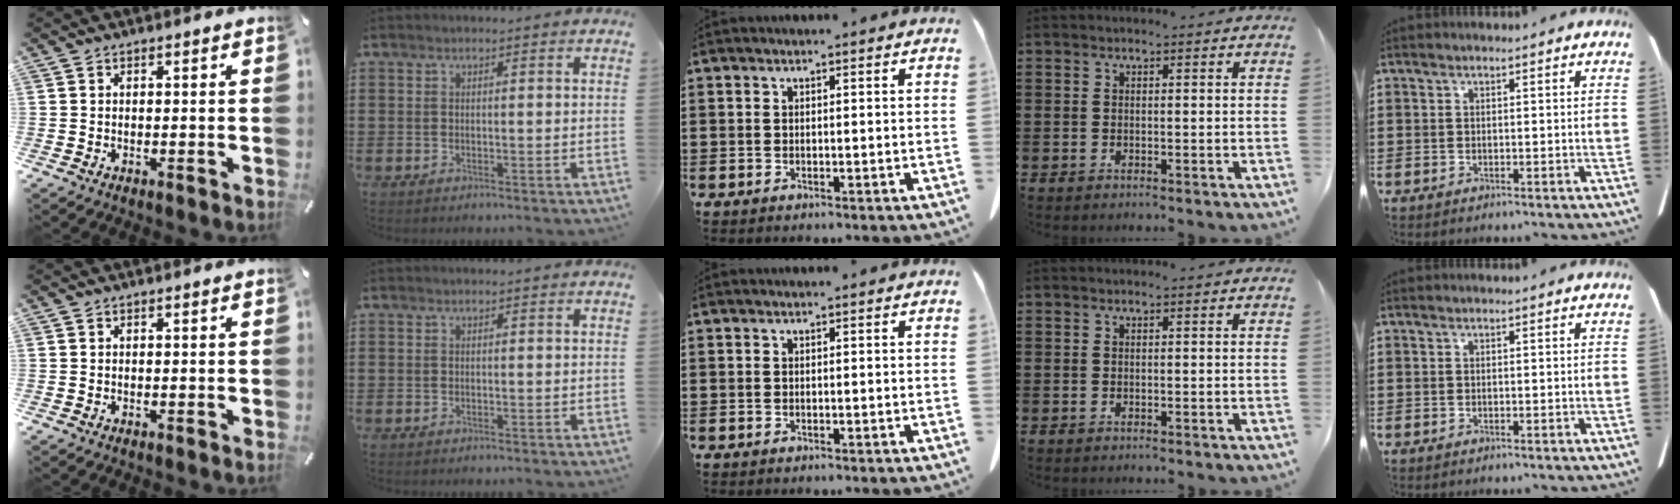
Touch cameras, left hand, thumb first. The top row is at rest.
{}